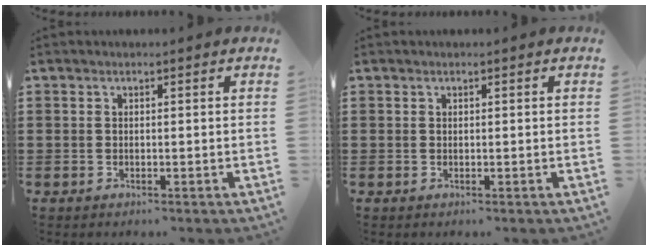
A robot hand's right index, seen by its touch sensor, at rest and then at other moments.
{"total": 0.0}